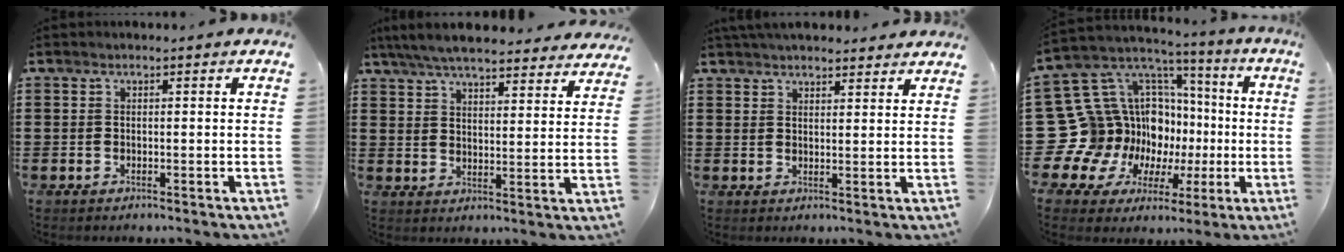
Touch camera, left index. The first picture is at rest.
{"total": 6.1, "force": [6.0, 0.2, 1.3], "torque": [-0.052, -0.031, 0.107]}
{"total": 3.6, "force": [3.5, 0.5, 0.7], "torque": [-0.023, -0.002, 0.067]}
{"total": 16.6, "force": [-1.4, 15.2, 6.7], "torque": [-0.180, -0.046, 0.024]}